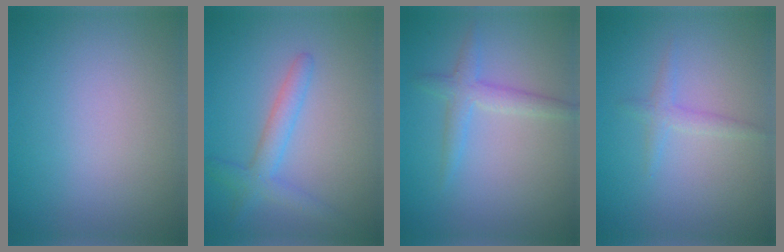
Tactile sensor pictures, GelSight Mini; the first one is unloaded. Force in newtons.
{"total": 2.8, "press": 2.8, "slide": 0.3}
{"total": 2.3, "press": 2.3, "slide": 0.1}
{"total": 1.3, "press": 1.3, "slide": 0.1}